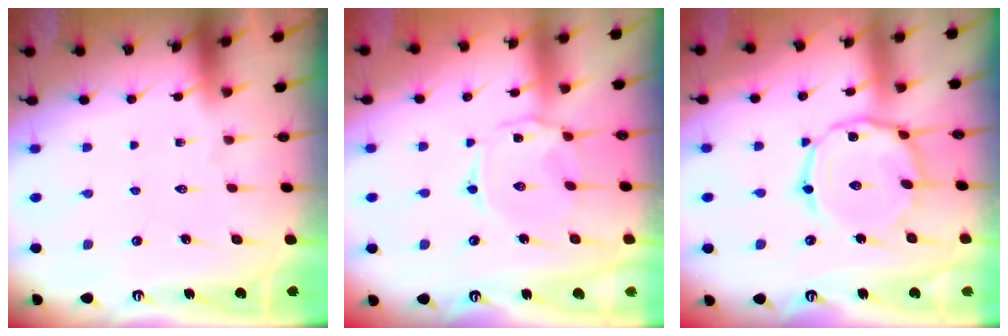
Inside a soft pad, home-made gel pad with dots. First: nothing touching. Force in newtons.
{"total": 1.9, "press": 1.9, "slide": 0.3}
{"total": 11.8, "press": 11.8, "slide": 0.7}